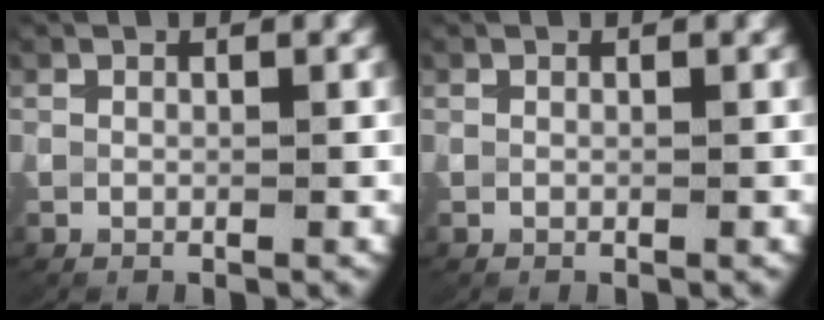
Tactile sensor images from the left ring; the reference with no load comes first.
{"total": 0.0}